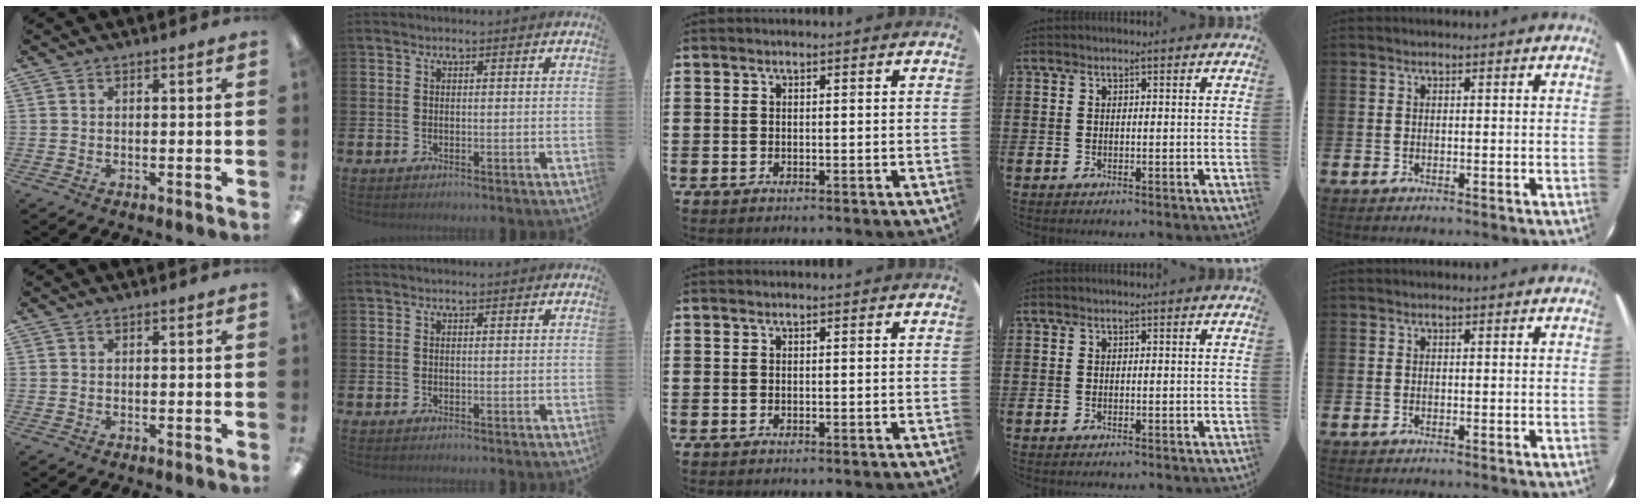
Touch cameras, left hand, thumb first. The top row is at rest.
{}